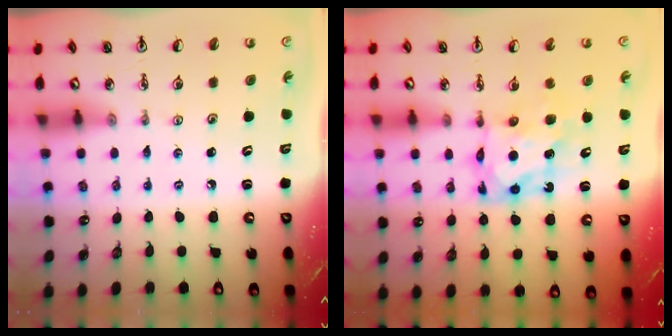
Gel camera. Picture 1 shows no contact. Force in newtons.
{"total": 6.9, "press": 6.9, "slide": 0.4}